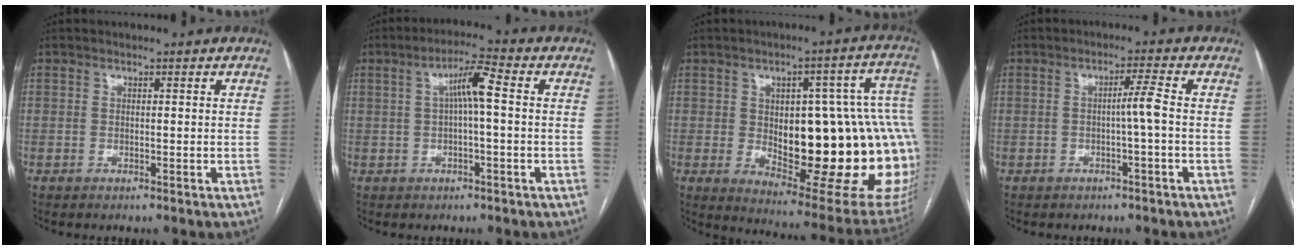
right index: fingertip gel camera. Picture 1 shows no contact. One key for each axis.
{"total": 5.3, "fx": 0.6, "fy": 0.5, "fz": 5.2, "tx": -0.091, "ty": 0.018, "tz": 0.008}
{"total": 29.5, "fx": -1.8, "fy": 8.7, "fz": 28.1, "tx": -0.293, "ty": 0.026, "tz": 0.003}
{"total": 2.9, "fx": -0.6, "fy": -0.6, "fz": 2.7, "tx": -0.044, "ty": 0.004, "tz": -0.009}